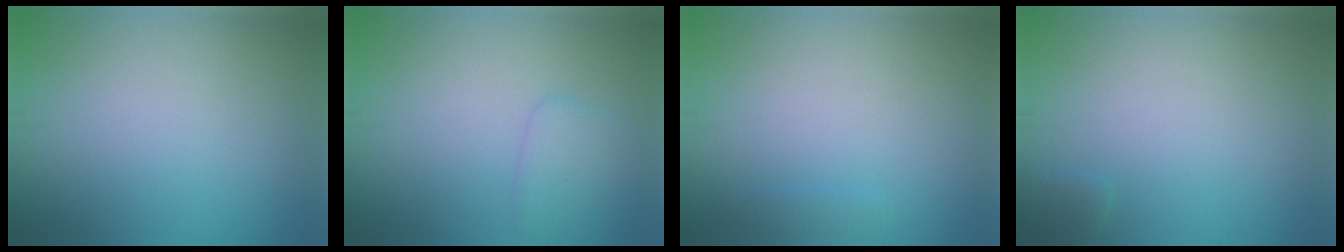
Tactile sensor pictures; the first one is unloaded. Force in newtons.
{"total": 1.8, "press": 1.8, "slide": 0.1}
{"total": 0.7, "press": 0.7, "slide": 0.1}
{"total": 0.9, "press": 0.9, "slide": 0.1}